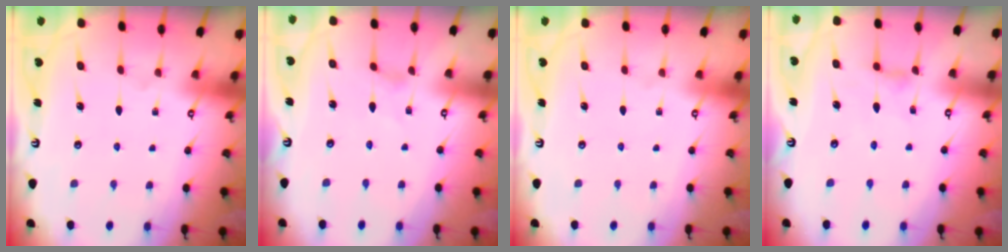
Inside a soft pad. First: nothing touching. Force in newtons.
{"total": 0.0}
{"total": 0.0}
{"total": 2.1, "press": 2.0, "slide": 0.4}